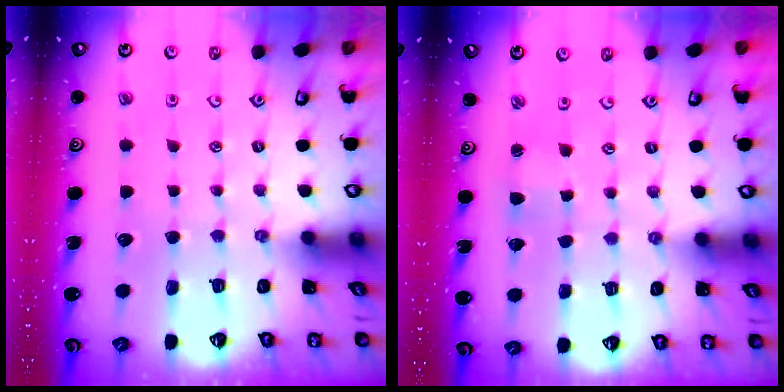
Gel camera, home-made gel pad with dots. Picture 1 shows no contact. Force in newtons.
{"total": 2.7, "press": 2.6, "slide": 0.4}